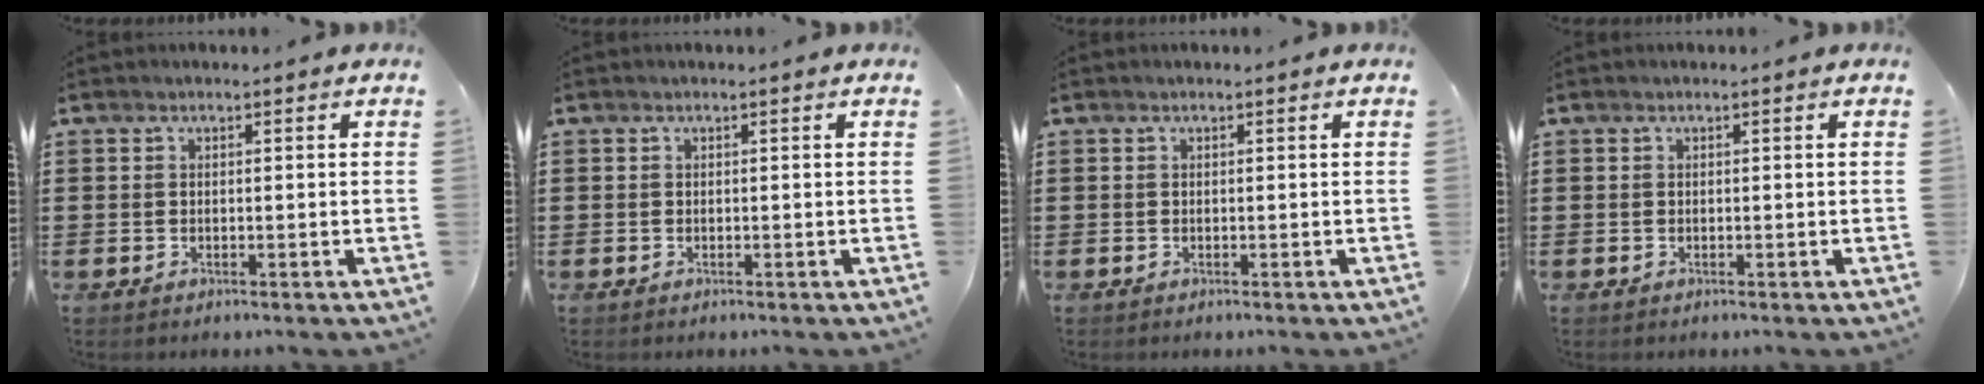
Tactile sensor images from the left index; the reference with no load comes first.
{"total": 0.0}
{"total": 0.0}
{"total": 0.0}